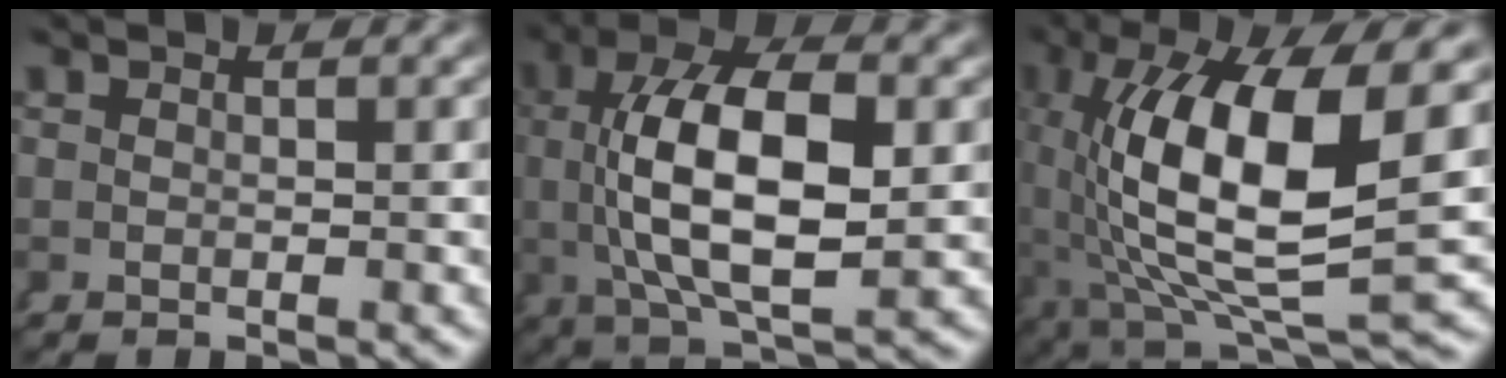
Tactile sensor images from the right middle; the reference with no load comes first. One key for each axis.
{"total": 10.6, "fx": 1.4, "fy": 4.9, "fz": 9.4, "tx": -0.165, "ty": -0.009, "tz": 0.032}
{"total": 16.0, "fx": 0.7, "fy": 6.8, "fz": 14.5, "tx": -0.256, "ty": -0.025, "tz": 0.038}